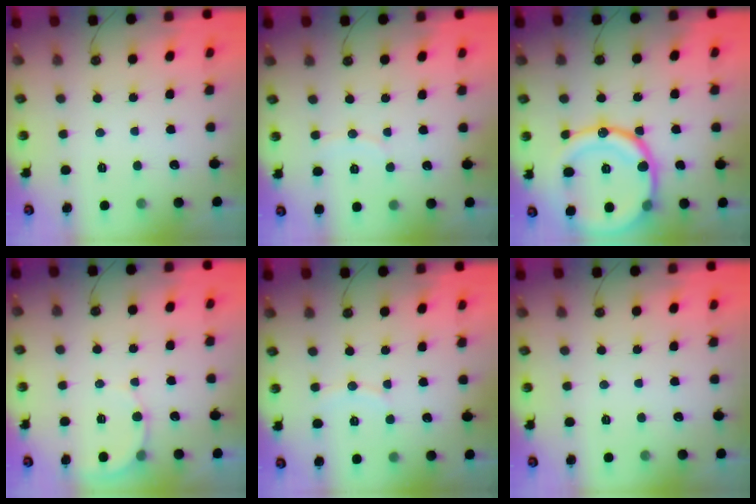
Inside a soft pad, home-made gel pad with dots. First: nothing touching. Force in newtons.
{"total": 4.8, "press": 4.7, "slide": 0.3}
{"total": 23.3, "press": 23.2, "slide": 1.9}
{"total": 4.9, "press": 4.9, "slide": 0.4}
{"total": 5.5, "press": 5.4, "slide": 0.5}
{"total": 0.0}